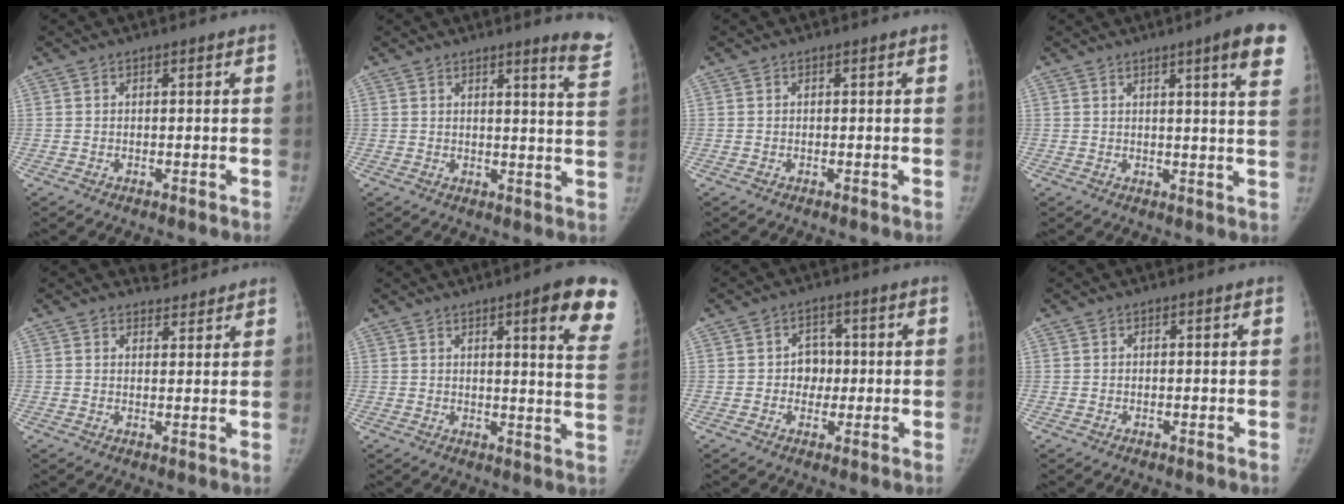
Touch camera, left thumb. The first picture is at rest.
{"total": 7.7, "force": [6.3, -0.2, 4.4], "torque": [-0.039, -0.051, 0.055]}
{"total": 0.0}
{"total": 9.6, "force": [5.6, 0.4, 7.9], "torque": [-0.090, -0.022, 0.056]}
{"total": 3.0, "force": [2.7, 1.1, -0.4], "torque": [0.023, -0.023, 0.033]}
{"total": 13.8, "force": [7.9, 2.3, 11.0], "torque": [-0.108, -0.038, 0.084]}
{"total": 4.5, "force": [0.0, 3.8, 2.3], "torque": [-0.002, 0.009, -0.006]}
{"total": 0.0}